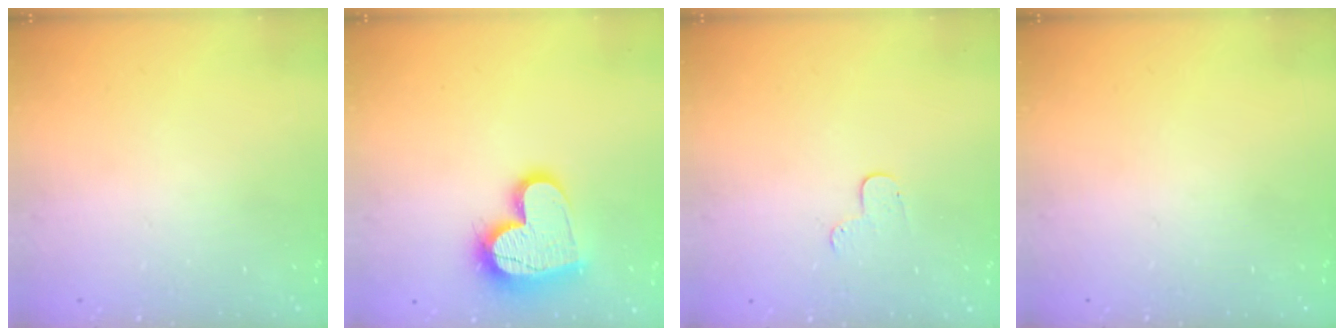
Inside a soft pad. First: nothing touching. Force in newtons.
{"total": 16.5, "press": 16.5, "slide": 1.1}
{"total": 4.1, "press": 4.1, "slide": 0.4}
{"total": 0.0}